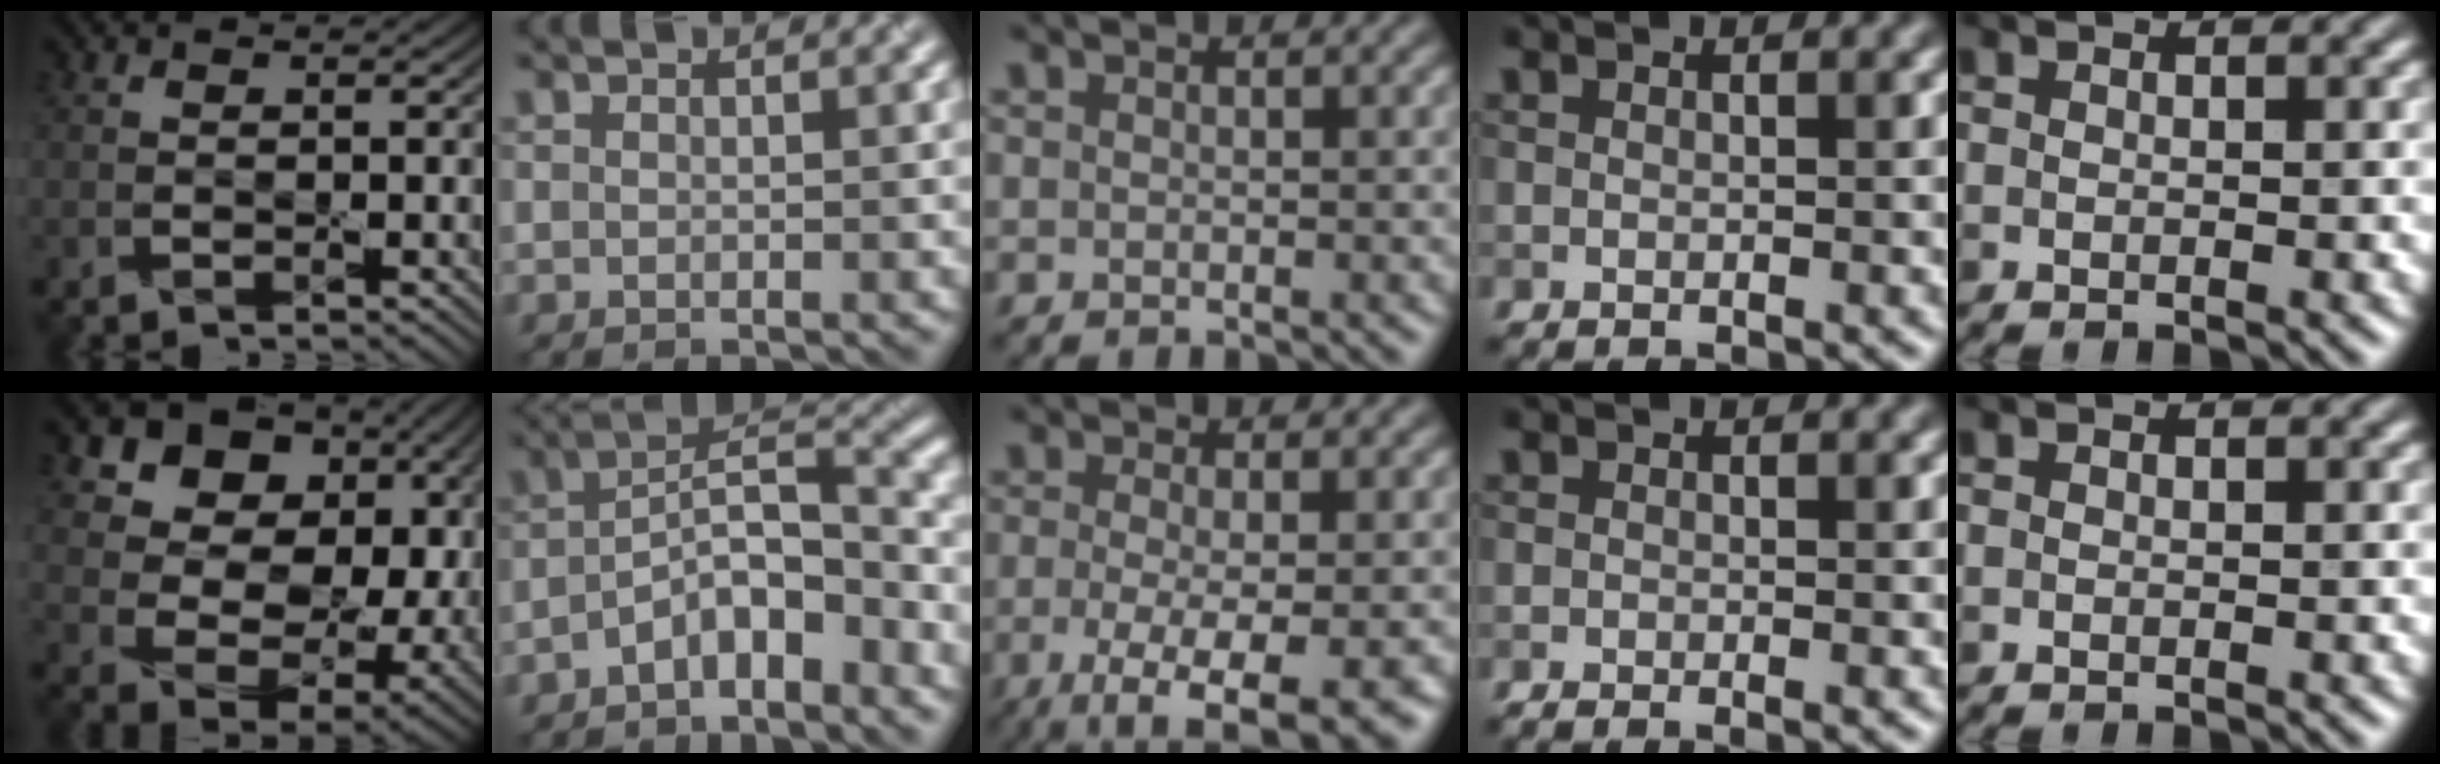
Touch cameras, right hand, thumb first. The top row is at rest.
{"thumb": {"total": 15.9, "force": [4.7, 11.4, 10.1], "torque": [-0.186, -0.006, 0.107]}, "index": {"total": 6.3, "force": [-3.3, 2.4, 4.8], "torque": [-0.077, 0.018, -0.067]}, "middle": {"total": 6.5, "force": [-2.7, 1.7, 5.7], "torque": [-0.092, -0.010, -0.045]}, "ring": {"total": 1.1, "force": [-0.7, 0.3, 0.7], "torque": [-0.014, -0.003, -0.015]}}